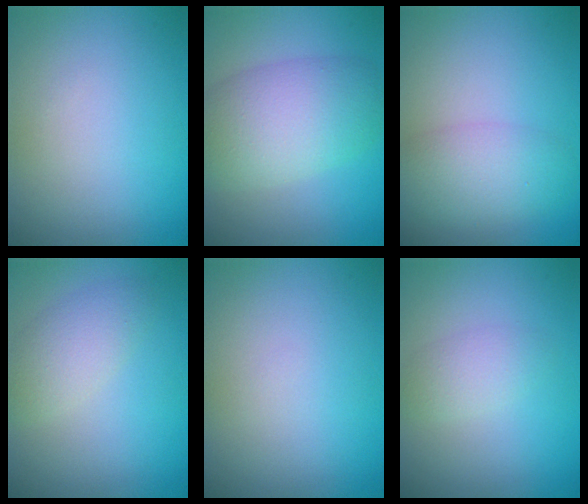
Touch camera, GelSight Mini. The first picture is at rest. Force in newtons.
{"total": 7.2, "press": 7.2, "slide": 0.2}
{"total": 4.2, "press": 4.1, "slide": 0.3}
{"total": 3.0, "press": 3.0, "slide": 0.1}
{"total": 0.0}
{"total": 1.8, "press": 1.8, "slide": 0.1}